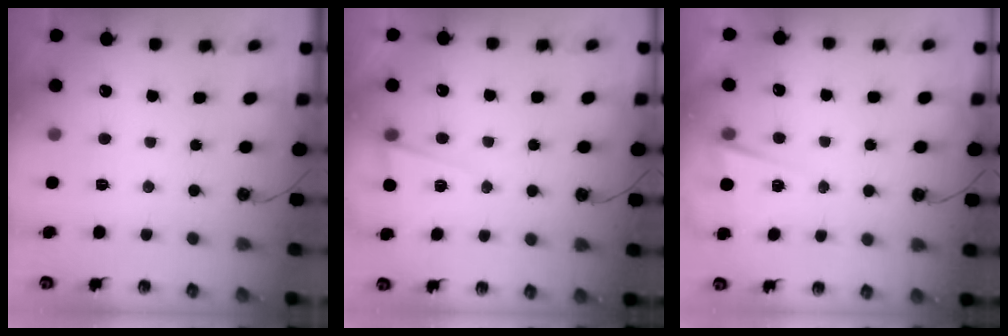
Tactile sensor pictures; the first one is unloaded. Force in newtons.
{"total": 5.2, "press": 3.8, "slide": 3.6}
{"total": 3.0, "press": 2.8, "slide": 0.9}